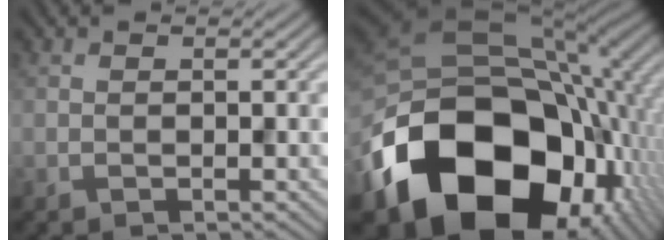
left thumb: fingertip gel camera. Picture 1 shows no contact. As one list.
[{"total": 20.4, "force": [-7.6, 14.3, 12.4], "torque": [-0.262, -0.046, -0.108]}]